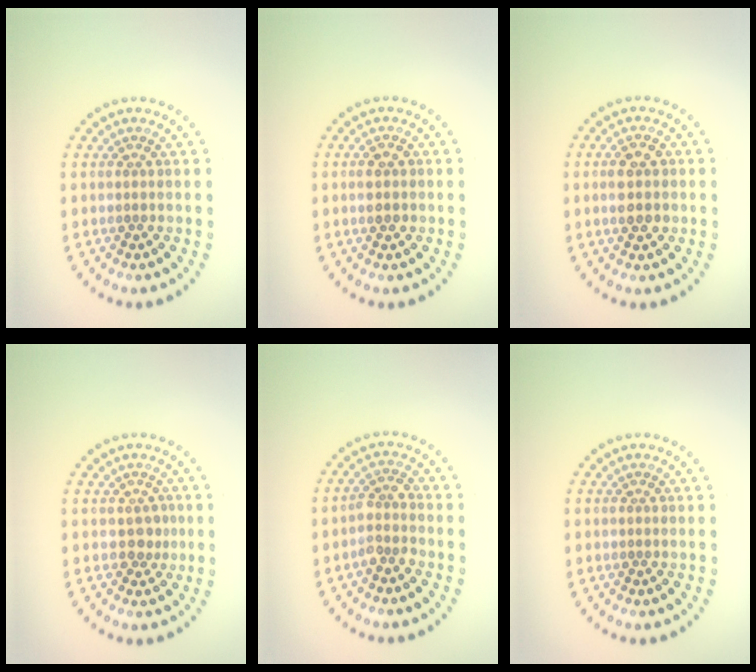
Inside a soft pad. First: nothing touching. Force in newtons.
{"total": 1.4, "press": 1.4, "slide": 0.1}
{"total": 3.0, "press": 3.0, "slide": 0.1}
{"total": 1.4, "press": 1.2, "slide": 0.8}
{"total": 2.0, "press": 1.6, "slide": 1.2}
{"total": 0.0}